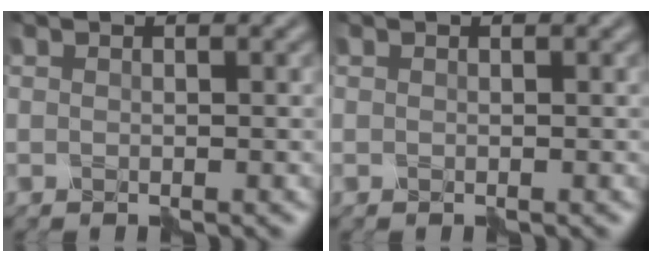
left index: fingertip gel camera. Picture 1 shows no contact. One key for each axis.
{"total": 0.0}